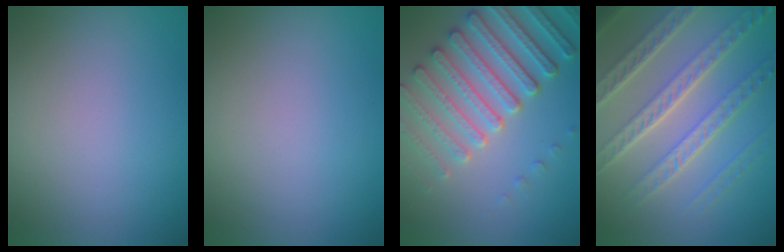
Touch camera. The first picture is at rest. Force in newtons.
{"total": 0.0}
{"total": 6.3, "press": 5.5, "slide": 3.1}
{"total": 7.5, "press": 5.3, "slide": 5.3}